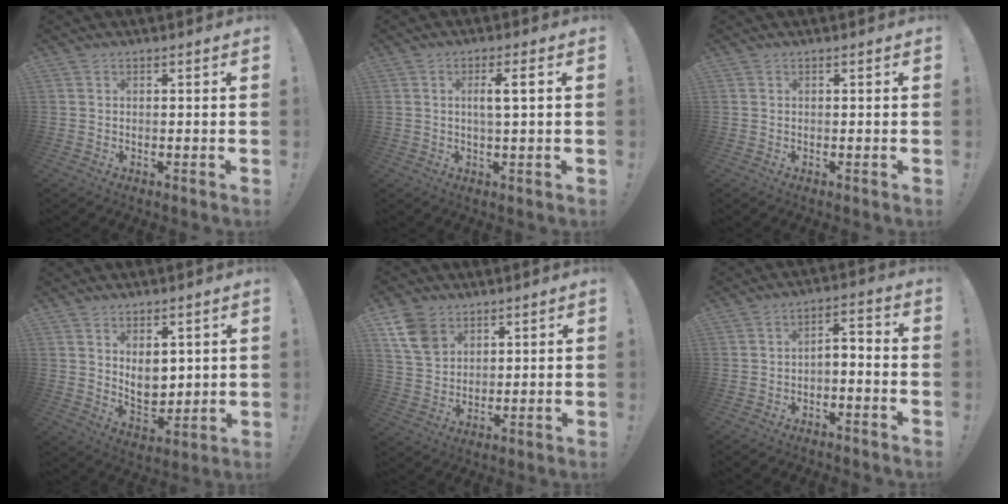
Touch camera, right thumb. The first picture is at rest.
{"total": 4.3, "force": [0.6, 0.4, 4.2], "torque": [-0.065, -0.004, 0.003]}
{"total": 0.0}
{"total": 7.9, "force": [3.5, 5.3, 4.7], "torque": [-0.061, -0.029, 0.066]}
{"total": 10.5, "force": [5.7, 7.5, 4.5], "torque": [-0.074, -0.019, 0.116]}
{"total": 4.2, "force": [-3.3, 1.4, 2.2], "torque": [-0.039, 0.009, -0.062]}